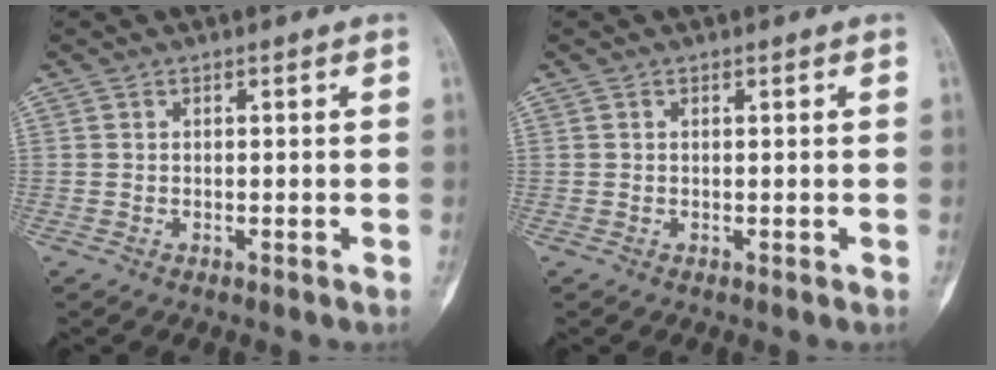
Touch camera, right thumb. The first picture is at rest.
{"total": 0.0}